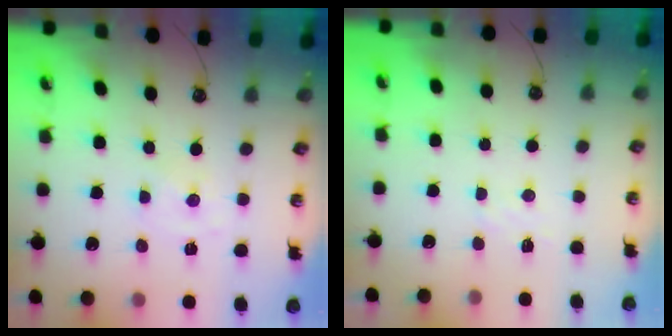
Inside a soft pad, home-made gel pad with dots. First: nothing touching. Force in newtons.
{"total": 5.3, "press": 5.3, "slide": 0.6}